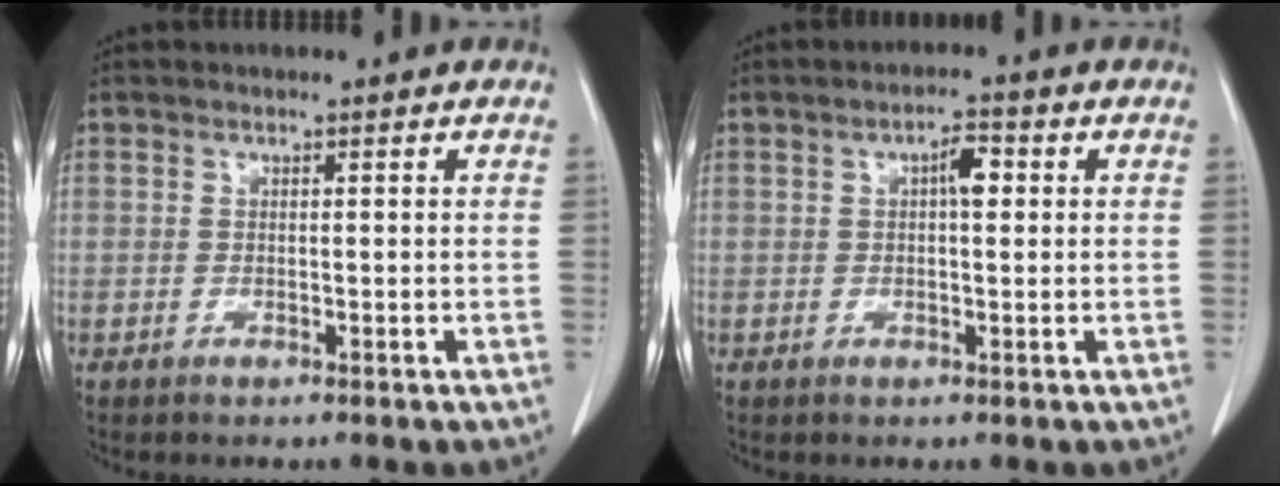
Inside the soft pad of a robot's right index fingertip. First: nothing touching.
{"total": 3.1, "force": [0.7, 1.0, 2.9], "torque": [-0.049, 0.008, 0.009]}